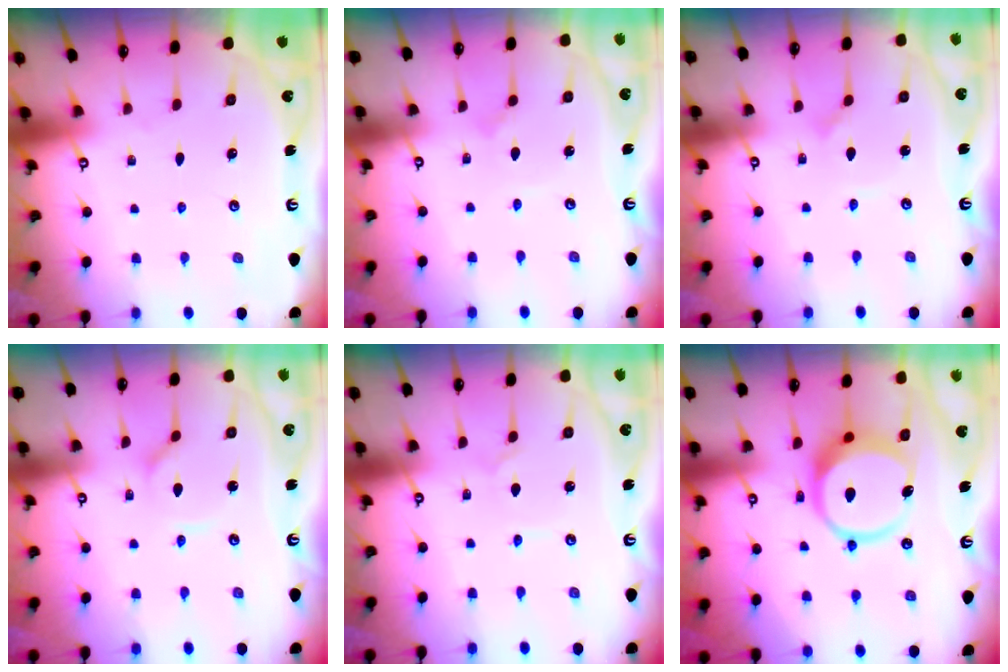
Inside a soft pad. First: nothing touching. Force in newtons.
{"total": 0.7, "press": 0.7, "slide": 0.1}
{"total": 1.6, "press": 1.6, "slide": 0.1}
{"total": 2.1, "press": 2.1, "slide": 0.3}
{"total": 1.3, "press": 1.3, "slide": 0.1}
{"total": 11.8, "press": 11.7, "slide": 1.6}